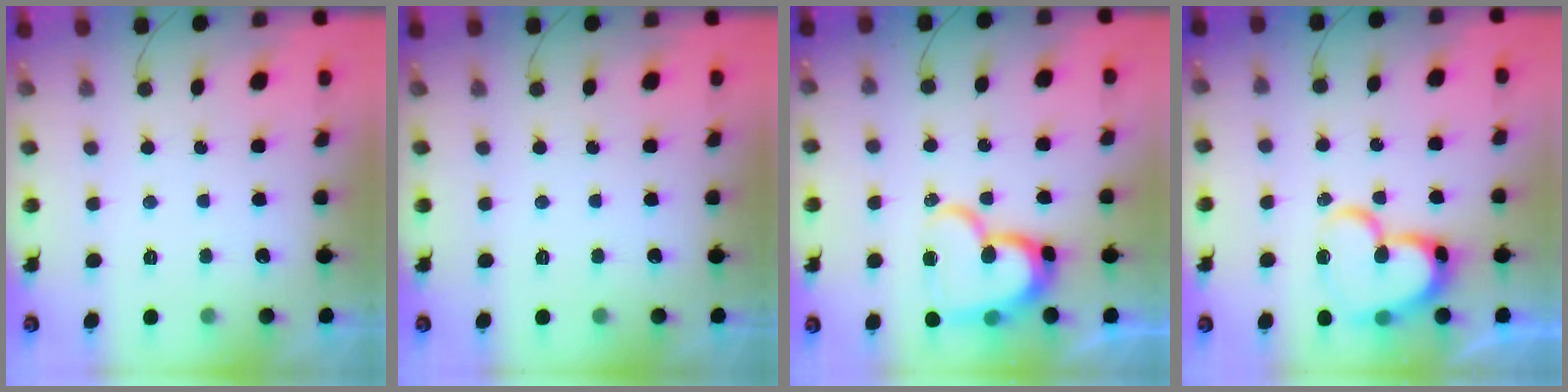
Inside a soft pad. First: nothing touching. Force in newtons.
{"total": 0.0}
{"total": 16.3, "press": 16.3, "slide": 1.2}
{"total": 17.2, "press": 17.1, "slide": 1.9}